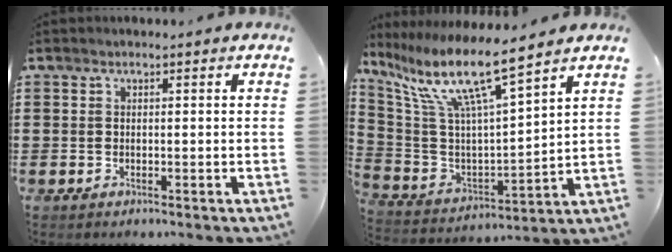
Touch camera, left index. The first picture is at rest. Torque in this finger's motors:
{"motor_torque": [1.50, -0.64, 0.41, 0.21]}